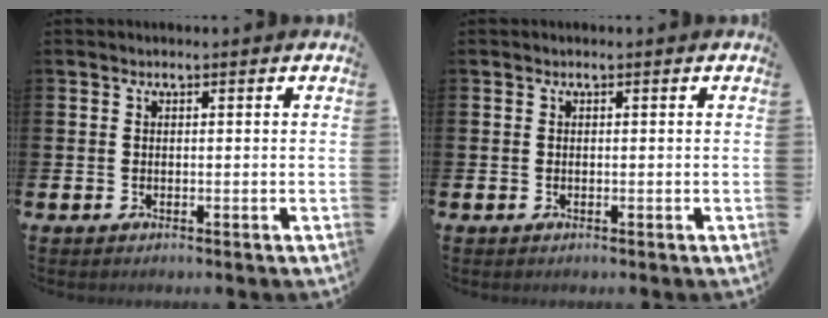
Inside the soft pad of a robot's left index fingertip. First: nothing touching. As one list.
[{"total": 0.0}]